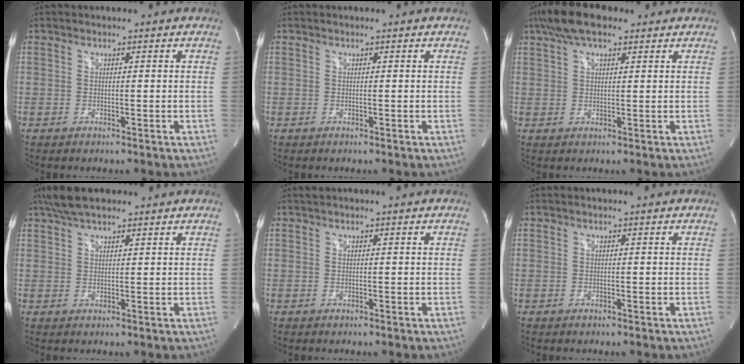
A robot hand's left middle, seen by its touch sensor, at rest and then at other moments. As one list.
[{"total": 0.0}, {"total": 7.7, "force": [5.3, 2.6, 5.0], "torque": [-0.102, 0.028, 0.092]}, {"total": 6.6, "force": [5.2, 1.8, 3.6], "torque": [-0.071, 0.027, 0.096]}, {"total": 0.6, "force": [0.6, -0.1, 0.3], "torque": [-0.010, 0.013, 0.014]}, {"total": 0.0}]